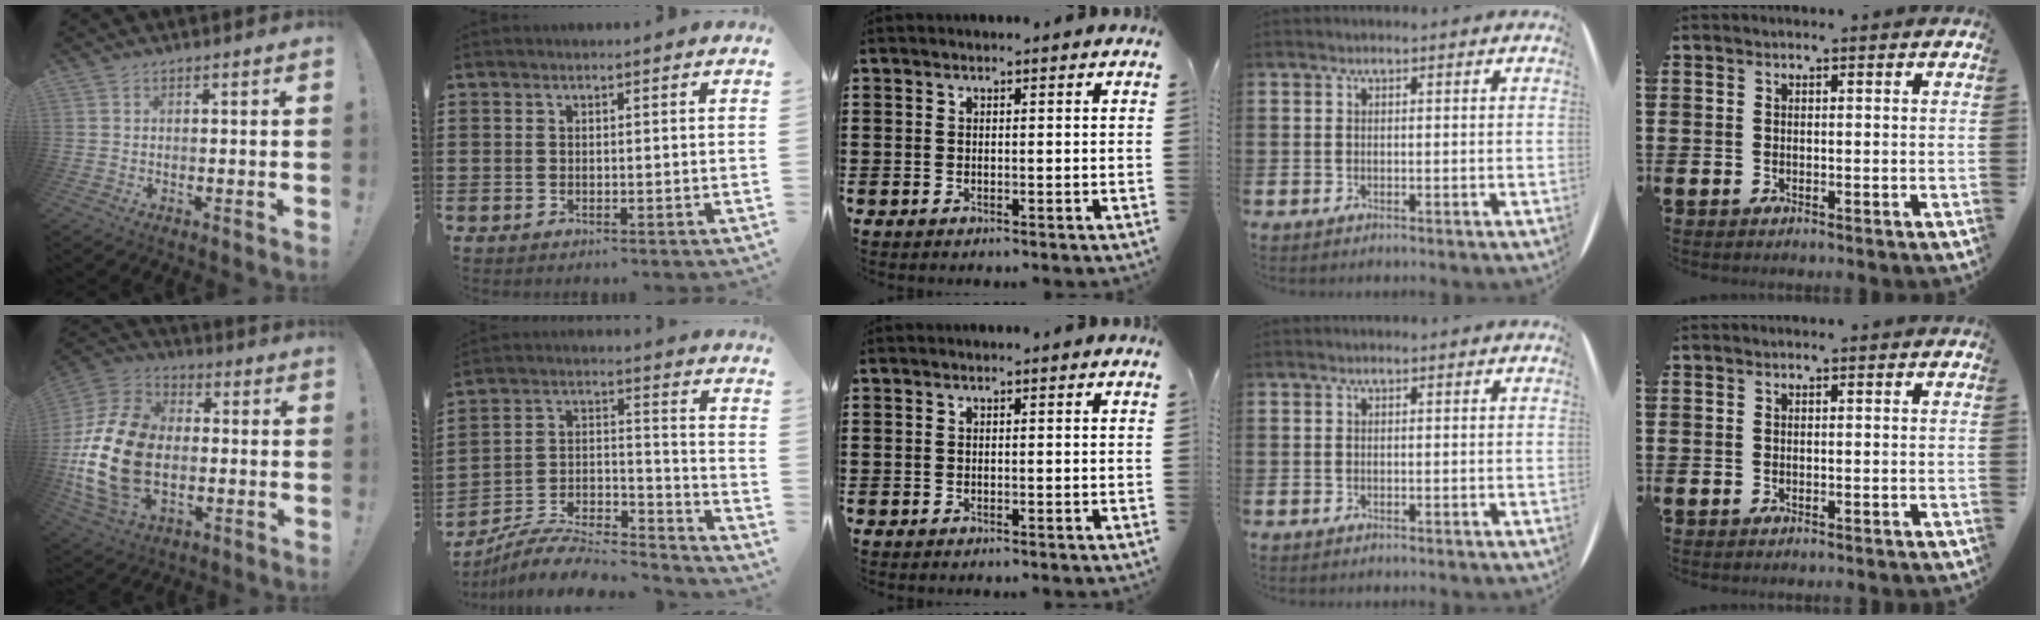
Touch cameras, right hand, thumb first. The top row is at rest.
{"thumb": {"total": 22.2, "force": [-3.0, 15.6, 15.6], "torque": [-0.287, 0.030, -0.042]}, "index": {"total": 7.9, "force": [-7.4, 2.0, 2.2], "torque": [-0.031, 0.017, -0.142]}}